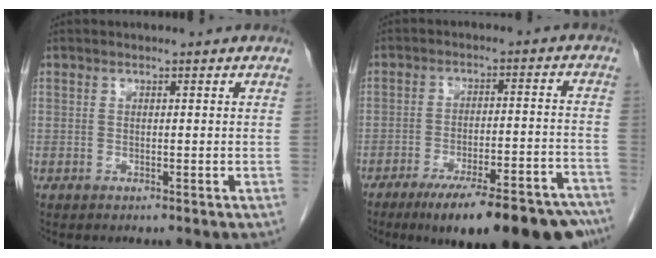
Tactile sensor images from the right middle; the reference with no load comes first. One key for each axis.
{"total": 21.1, "fx": -16.7, "fy": 3.7, "fz": 12.3, "tx": -0.106, "ty": 0.011, "tz": -0.230}